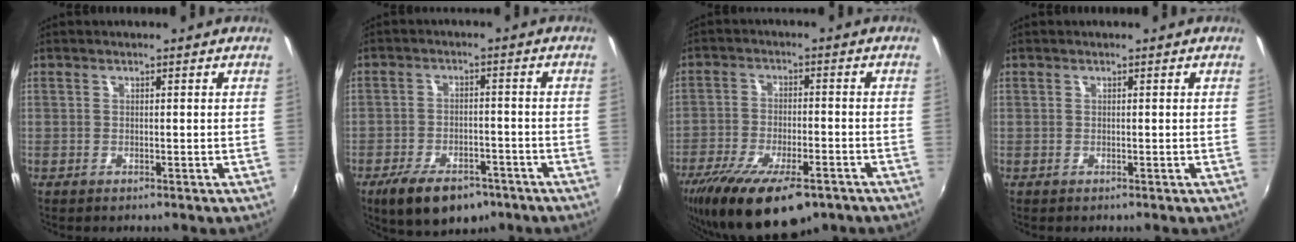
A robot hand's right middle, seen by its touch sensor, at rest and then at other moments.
{"total": 11.7, "force": [-7.8, 5.7, 6.6], "torque": [-0.142, -0.014, -0.119]}
{"total": 16.6, "force": [-11.3, 5.8, 10.7], "torque": [-0.215, -0.044, -0.183]}
{"total": 0.0}